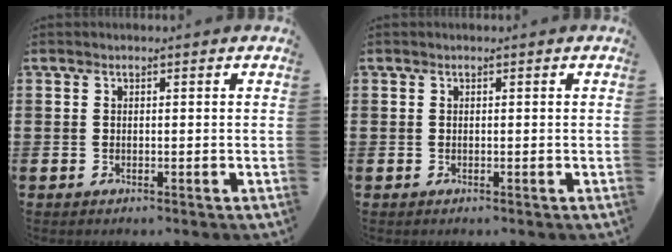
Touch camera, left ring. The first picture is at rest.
{"total": 0.0}